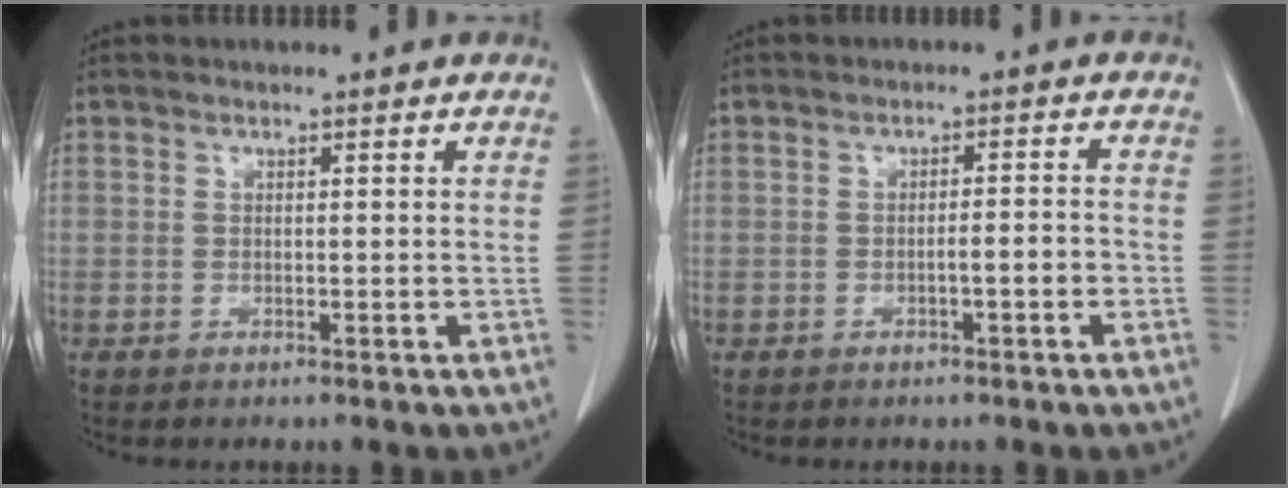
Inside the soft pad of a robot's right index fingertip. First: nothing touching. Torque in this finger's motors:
{"motor_torque": [0.54, -0.26, 0.24, 0.04]}